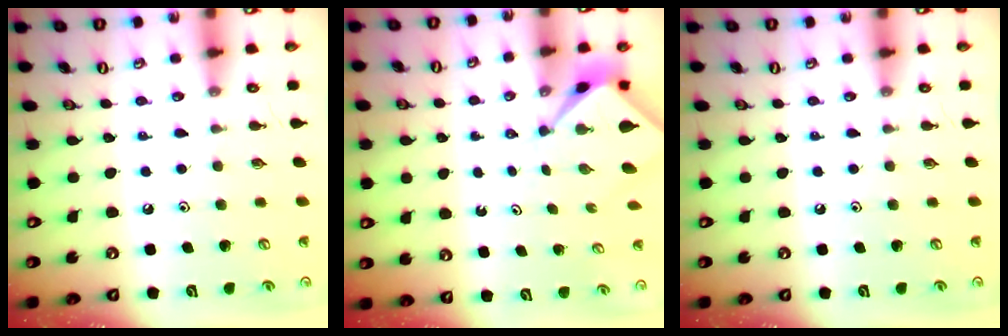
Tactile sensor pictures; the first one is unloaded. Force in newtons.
{"total": 2.2, "press": 2.2, "slide": 0.3}
{"total": 0.0}